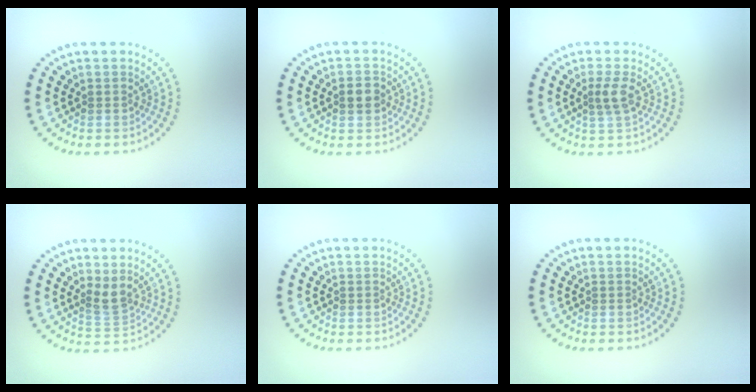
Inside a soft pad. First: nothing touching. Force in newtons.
{"total": 1.8, "press": 1.8, "slide": 0.1}
{"total": 1.8, "press": 1.5, "slide": 1.0}
{"total": 2.0, "press": 1.5, "slide": 1.3}
{"total": 0.0}
{"total": 0.0}